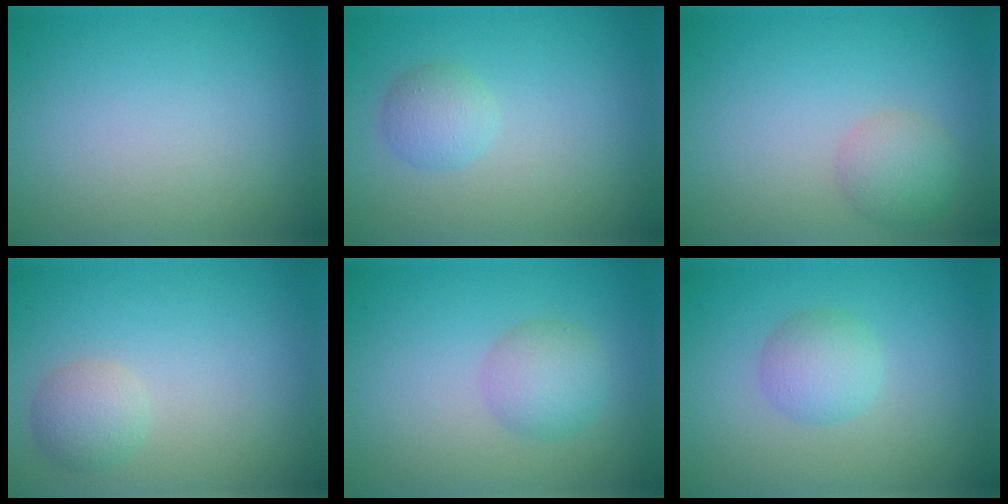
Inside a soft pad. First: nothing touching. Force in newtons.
{"total": 1.9, "press": 1.9, "slide": 0.1}
{"total": 2.5, "press": 2.5, "slide": 0.1}
{"total": 2.1, "press": 2.1, "slide": 0.1}
{"total": 2.9, "press": 2.9, "slide": 0.1}
{"total": 2.5, "press": 2.5, "slide": 0.1}